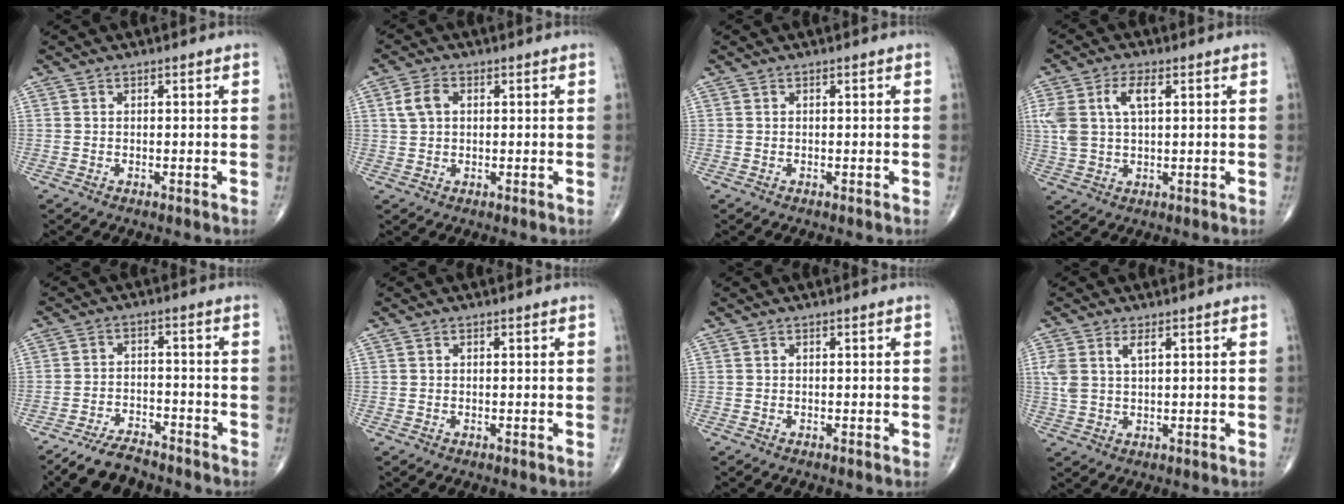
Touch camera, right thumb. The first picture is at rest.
{"total": 4.0, "force": [1.0, 2.7, 2.8], "torque": [-0.057, 0.008, 0.019]}
{"total": 0.0}
{"total": 8.3, "force": [2.4, 4.3, 6.8], "torque": [-0.156, 0.012, 0.050]}
{"total": 7.7, "force": [-6.6, 2.8, 2.7], "torque": [-0.049, 0.033, -0.119]}
{"total": 0.0}
{"total": 0.0}
{"total": 4.9, "force": [1.9, 2.3, 3.9], "torque": [-0.095, 0.005, 0.044]}